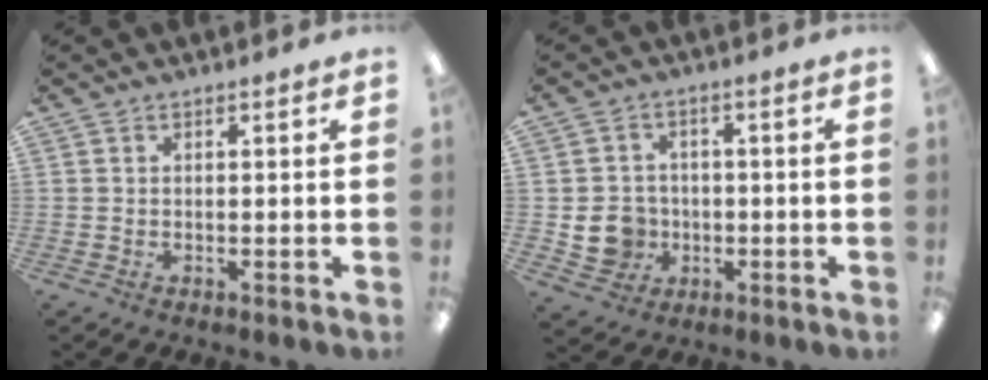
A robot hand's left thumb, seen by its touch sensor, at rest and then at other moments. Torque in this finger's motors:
{"motor_torque": [-0.45, 0.51, 0.09, -0.07, 0.00]}